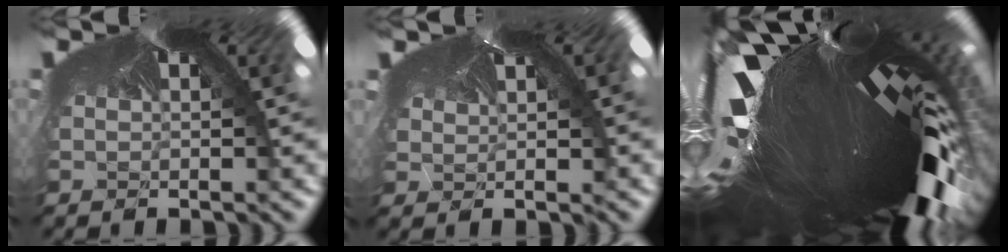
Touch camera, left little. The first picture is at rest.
{"total": 2.2, "force": [1.2, 1.0, 1.6], "torque": [-0.041, 0.009, 0.032]}
{"total": 6.4, "force": [-4.8, 0.9, 4.0], "torque": [-0.124, -0.106, -0.038]}